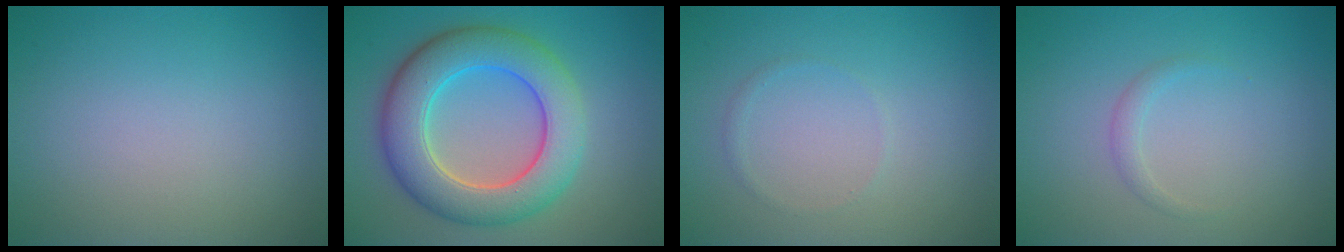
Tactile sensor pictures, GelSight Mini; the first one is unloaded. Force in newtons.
{"total": 8.3, "press": 8.3, "slide": 0.6}
{"total": 0.6, "press": 0.6, "slide": 0.1}
{"total": 0.5, "press": 0.5, "slide": 0.1}